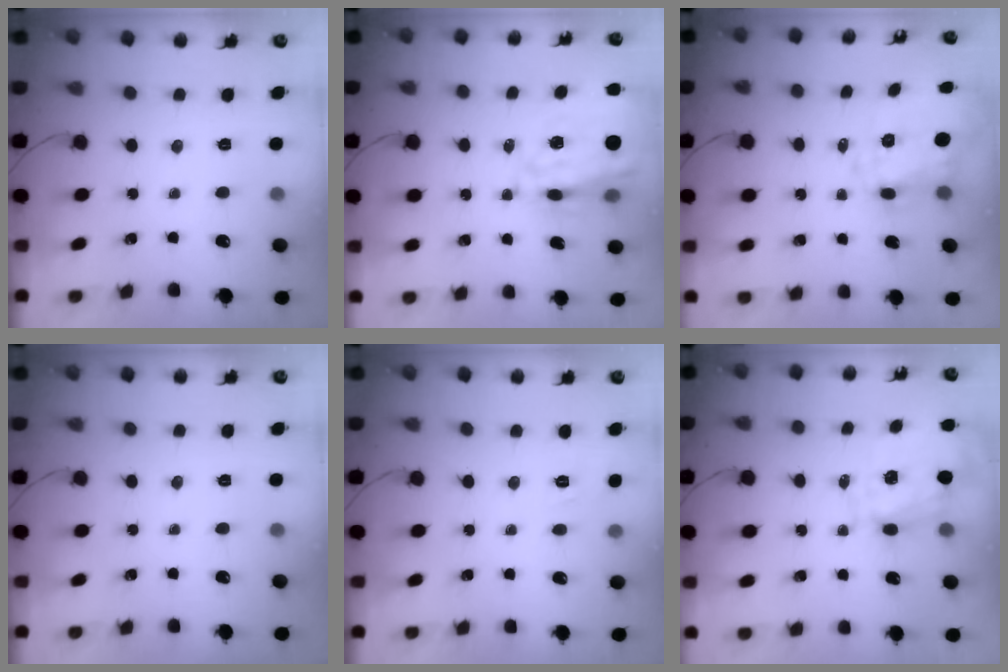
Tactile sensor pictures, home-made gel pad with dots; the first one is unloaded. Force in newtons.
{"total": 18.6, "press": 17.9, "slide": 5.2}
{"total": 4.6, "press": 4.0, "slide": 2.3}
{"total": 0.0}
{"total": 2.8, "press": 2.2, "slide": 1.8}
{"total": 1.8, "press": 1.4, "slide": 1.1}